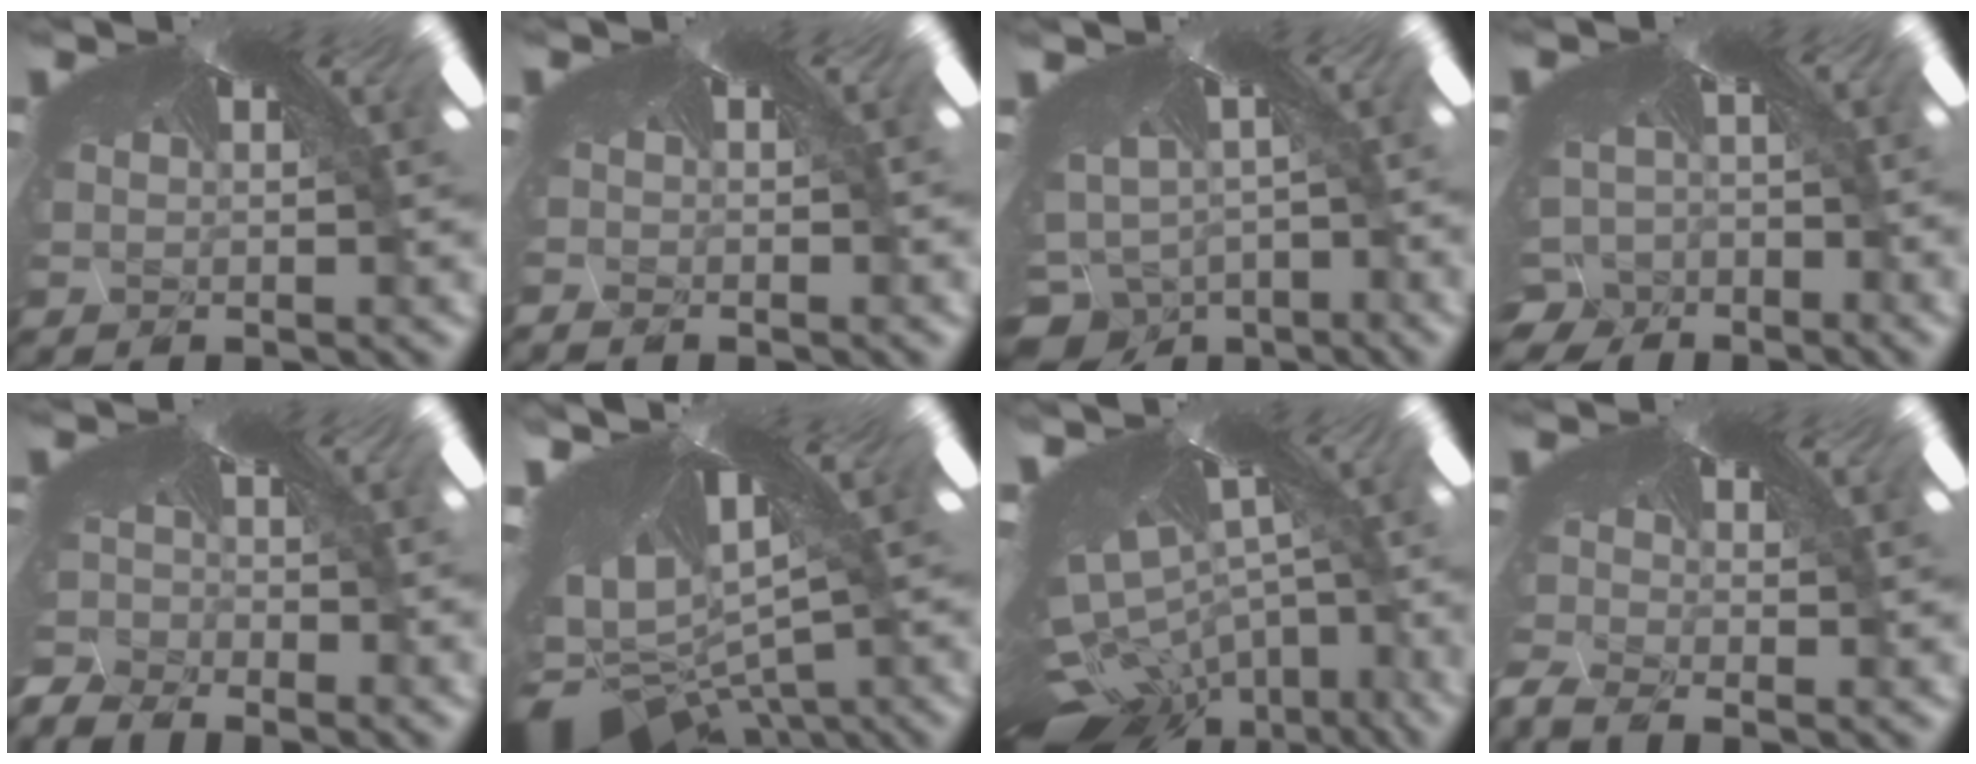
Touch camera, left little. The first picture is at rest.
{"total": 1.8, "force": [-1.4, -1.0, -0.5], "torque": [0.007, -0.008, -0.011]}
{"total": 9.2, "force": [-8.9, 2.4, -0.2], "torque": [-0.006, -0.097, -0.108]}
{"total": 7.3, "force": [-6.8, 2.4, 0.8], "torque": [-0.032, -0.067, -0.085]}
{"total": 10.4, "force": [-10.4, 0.3, 1.0], "torque": [-0.013, -0.062, -0.152]}
{"total": 7.4, "force": [-7.4, 0.5, 0.5], "torque": [-0.068, -0.100, -0.090]}
{"total": 10.4, "force": [-10.4, 0.4, -0.4], "torque": [-0.011, -0.092, -0.136]}
{"total": 5.7, "force": [-5.7, 0.1, 0.9], "torque": [-0.032, -0.065, -0.055]}